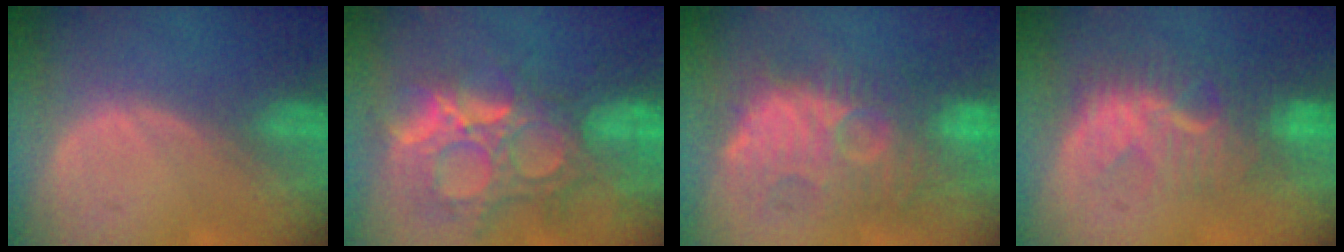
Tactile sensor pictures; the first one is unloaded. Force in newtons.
{"total": 13.9, "press": 11.7, "slide": 7.5}
{"total": 11.2, "press": 11.0, "slide": 2.0}
{"total": 8.2, "press": 7.9, "slide": 2.3}